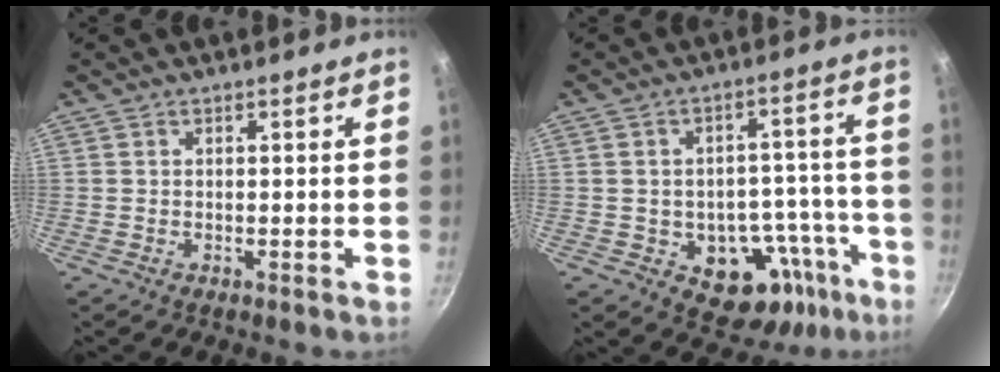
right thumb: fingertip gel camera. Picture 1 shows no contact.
{"total": 14.0, "force": [-6.8, 8.9, 8.4], "torque": [-0.070, 0.058, -0.083]}